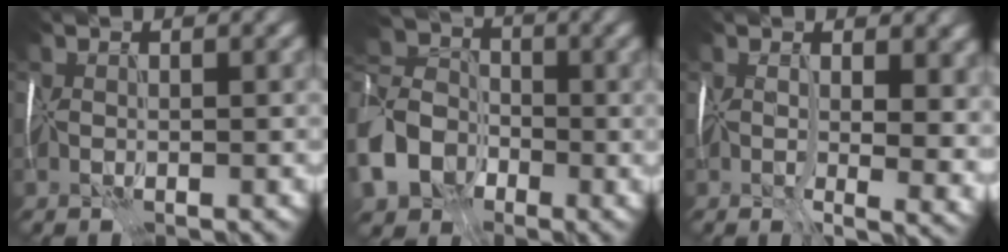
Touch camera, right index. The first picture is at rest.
{"total": 9.5, "force": [-4.4, 6.9, 4.9], "torque": [-0.127, -0.016, -0.105]}
{"total": 9.8, "force": [1.0, 5.2, 8.2], "torque": [-0.085, -0.011, 0.033]}